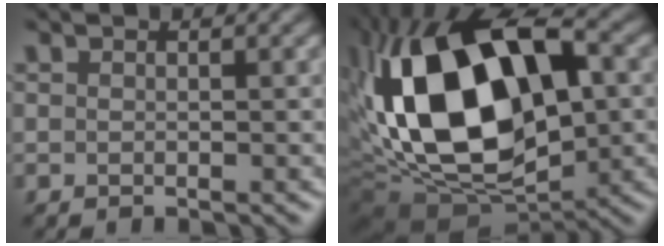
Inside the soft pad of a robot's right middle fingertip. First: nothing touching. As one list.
[{"total": 18.5, "force": [1.6, 11.0, 14.8], "torque": [-0.285, 0.017, 0.021]}]